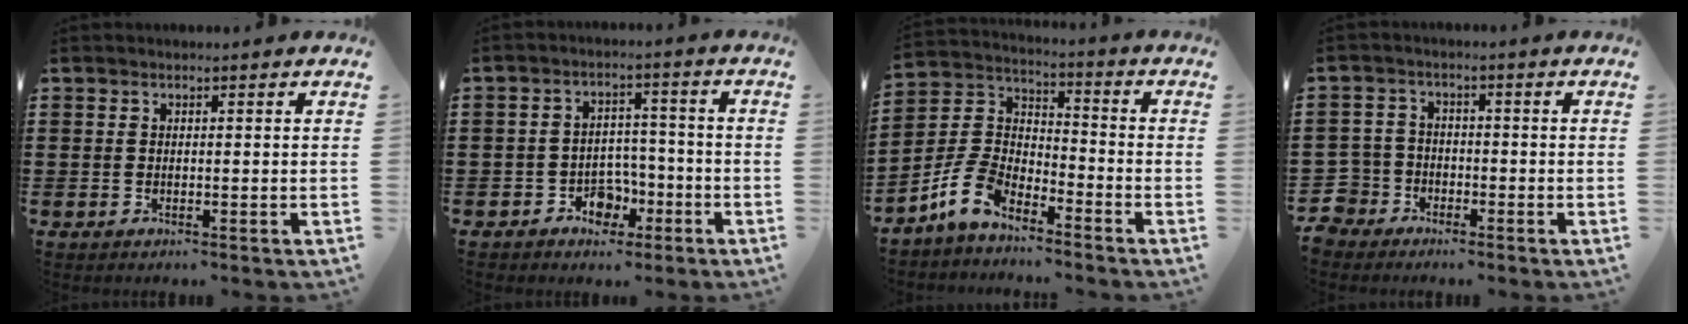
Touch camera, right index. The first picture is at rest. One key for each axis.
{"total": 5.0, "fx": -2.6, "fy": 3.8, "fz": 2.0, "tx": -0.031, "ty": 0.010, "tz": -0.049}
{"total": 8.2, "fx": -6.0, "fy": 3.9, "fz": 3.9, "tx": -0.114, "ty": 0.008, "tz": -0.125}
{"total": 4.5, "fx": -3.0, "fy": 3.3, "fz": 0.5, "tx": -0.051, "ty": -0.003, "tz": -0.072}